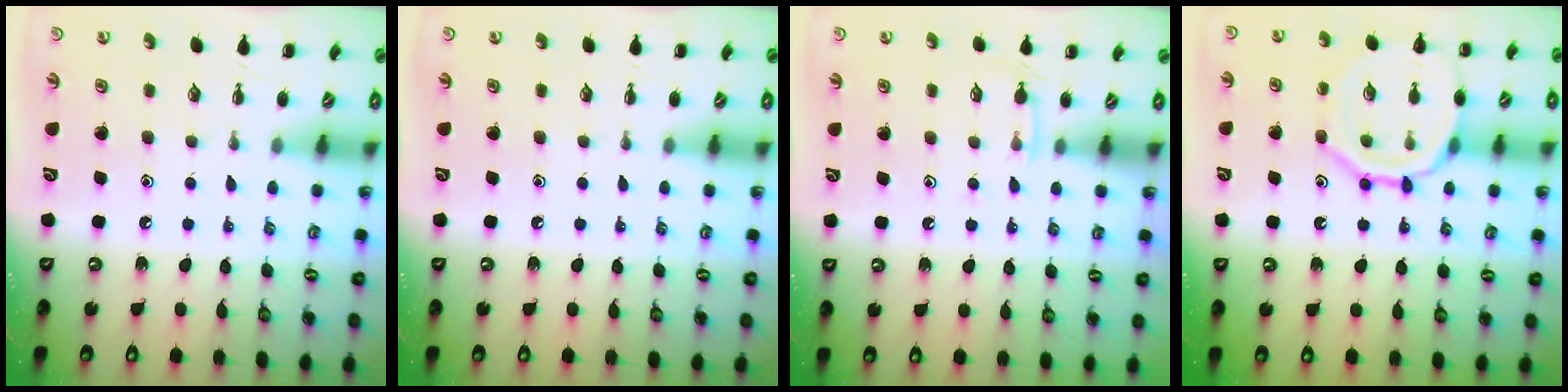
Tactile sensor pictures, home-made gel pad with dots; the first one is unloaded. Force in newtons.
{"total": 0.0}
{"total": 4.3, "press": 4.1, "slide": 1.4}
{"total": 12.8, "press": 12.8, "slide": 0.8}